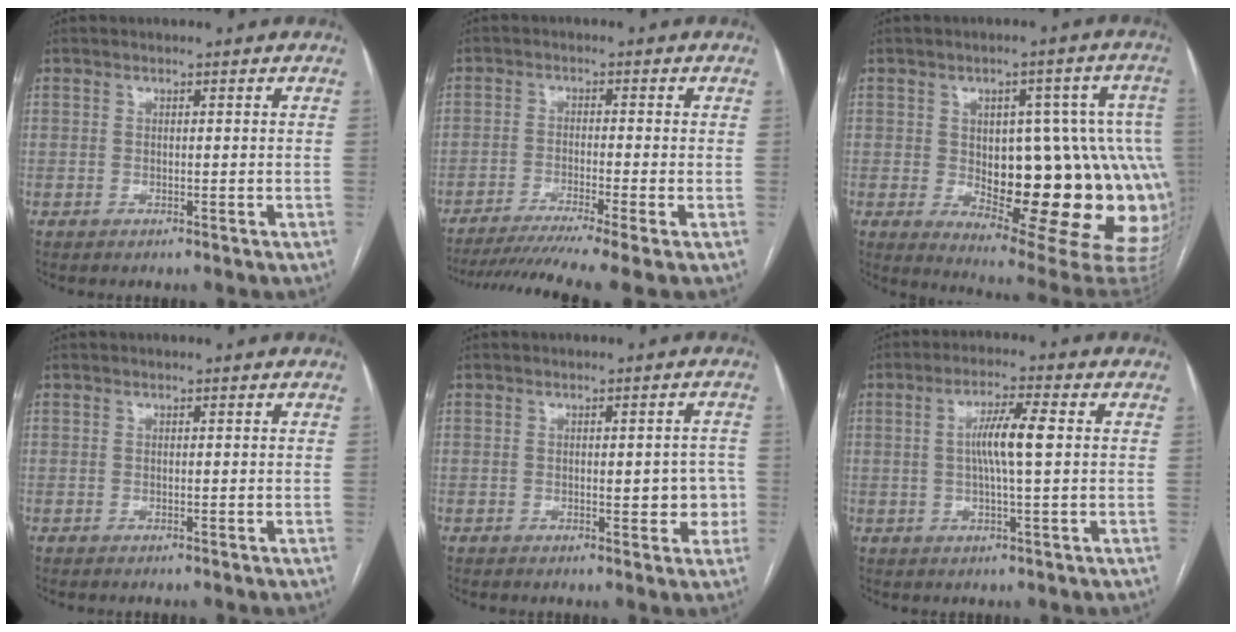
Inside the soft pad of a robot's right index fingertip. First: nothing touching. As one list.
[{"total": 10.6, "force": [-8.3, -1.6, 6.4], "torque": [-0.093, -0.025, -0.130]}, {"total": 23.3, "force": [-2.0, 8.4, 21.6], "torque": [-0.204, 0.023, 0.000]}, {"total": 0.0}, {"total": 4.8, "force": [-0.4, 2.1, 4.3], "torque": [-0.044, 0.008, -0.002]}, {"total": 6.4, "force": [0.6, 0.1, 6.4], "torque": [-0.119, 0.003, 0.009]}]